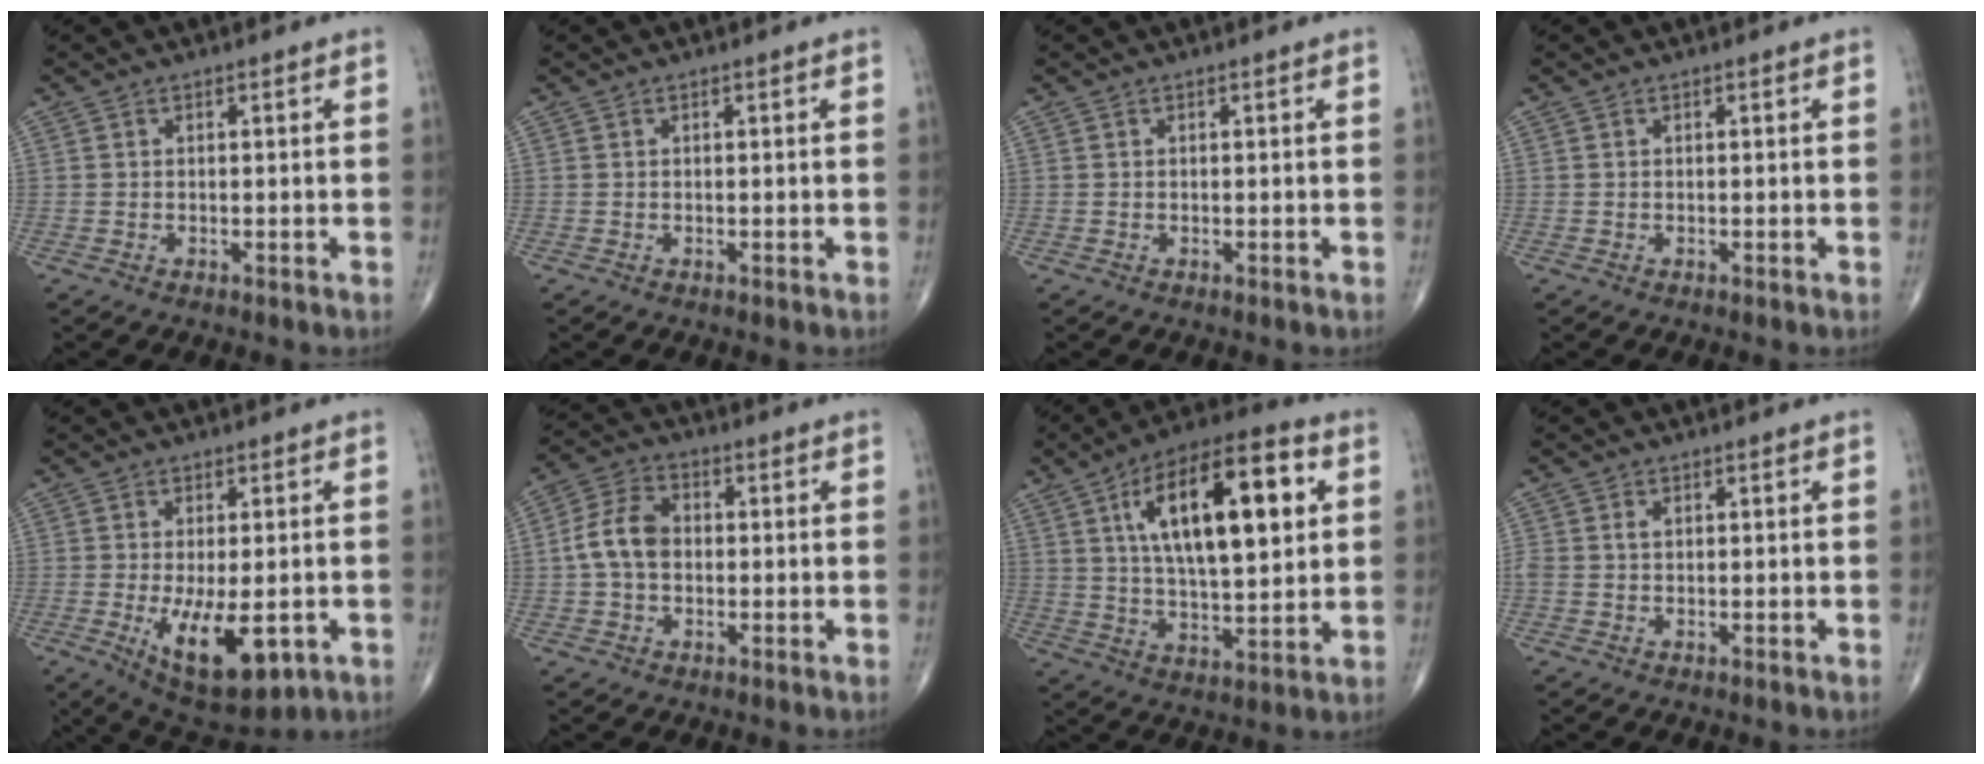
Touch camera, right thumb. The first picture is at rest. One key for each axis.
{"total": 0.0}
{"total": 0.0}
{"total": 0.0}
{"total": 12.7, "fx": -3.6, "fy": 5.4, "fz": 10.9, "tx": -0.170, "ty": -0.017, "tz": -0.039}
{"total": 7.9, "fx": -0.3, "fy": 5.5, "fz": 5.7, "tx": -0.107, "ty": 0.024, "tz": -0.014}
{"total": 21.6, "fx": 6.0, "fy": 8.5, "fz": 18.9, "tx": -0.289, "ty": -0.002, "tz": 0.092}
{"total": 1.4, "fx": 0.2, "fy": 1.0, "fz": 1.0, "tx": -0.024, "ty": 0.007, "tz": 0.008}